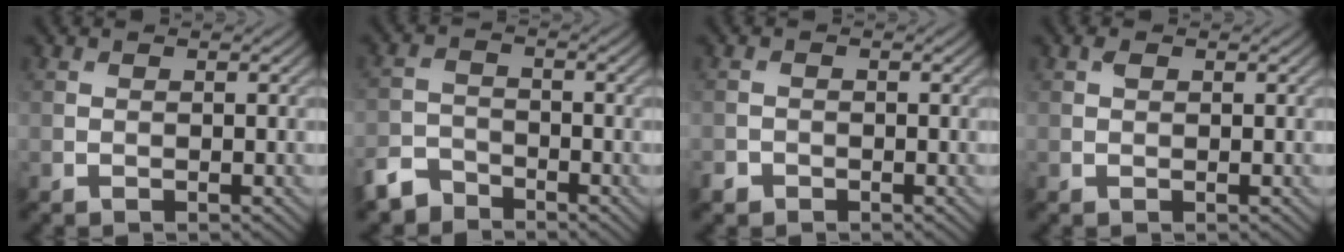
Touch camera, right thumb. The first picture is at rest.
{"total": 4.3, "force": [-3.7, 1.9, 1.1], "torque": [-0.023, -0.004, -0.084]}
{"total": 1.2, "force": [-0.9, 0.7, 0.1], "torque": [-0.002, -0.002, -0.020]}
{"total": 0.7, "force": [0.3, 0.4, 0.4], "torque": [-0.009, 0.001, 0.006]}